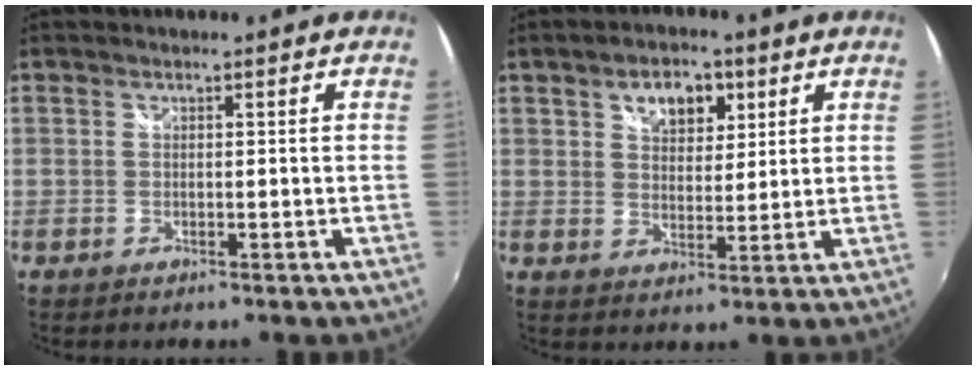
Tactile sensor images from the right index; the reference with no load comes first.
{"total": 7.2, "force": [3.6, 4.4, 4.4], "torque": [-0.068, 0.017, 0.059]}